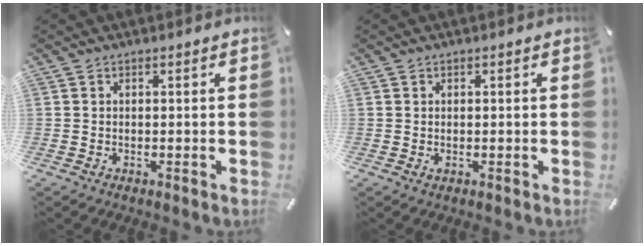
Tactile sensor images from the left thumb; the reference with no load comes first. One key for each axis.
{"total": 0.5, "fx": 0.0, "fy": 0.4, "fz": 0.3, "tx": -0.005, "ty": 0.000, "tz": 0.000}